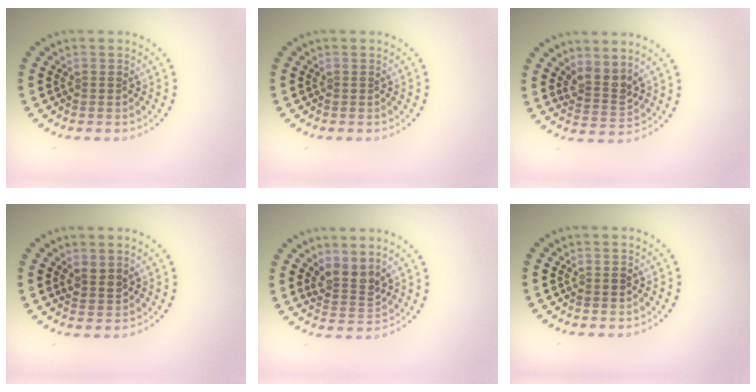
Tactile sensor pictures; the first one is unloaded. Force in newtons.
{"total": 0.0}
{"total": 2.6, "press": 1.9, "slide": 1.7}
{"total": 1.4, "press": 1.1, "slide": 0.8}
{"total": 2.6, "press": 2.0, "slide": 1.8}
{"total": 0.8, "press": 0.8, "slide": 0.2}